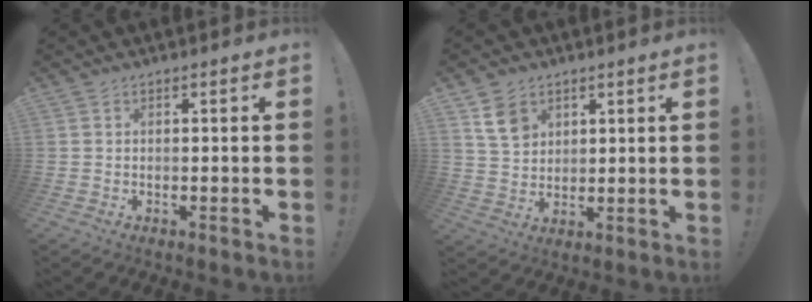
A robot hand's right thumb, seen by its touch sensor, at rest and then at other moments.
{"total": 8.2, "force": [4.5, 6.2, 3.0], "torque": [-0.037, -0.021, 0.089]}